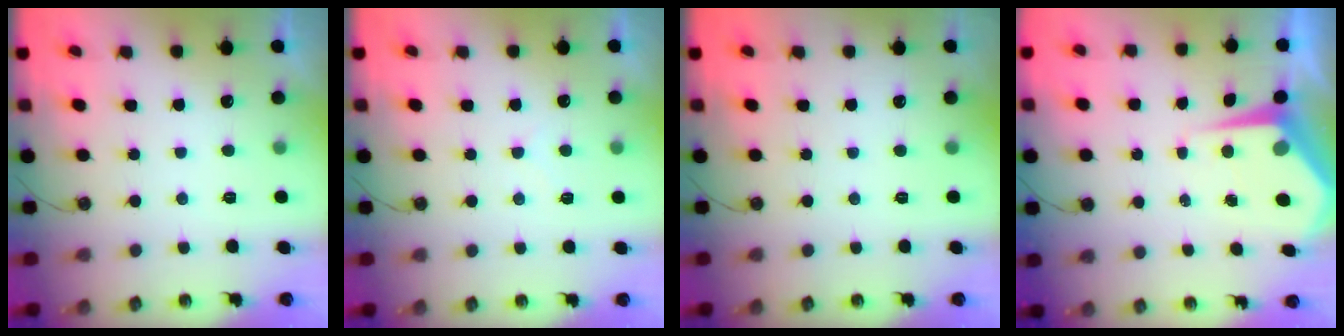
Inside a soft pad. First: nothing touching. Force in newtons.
{"total": 5.3, "press": 5.3, "slide": 0.7}
{"total": 0.0}
{"total": 6.1, "press": 6.0, "slide": 0.4}